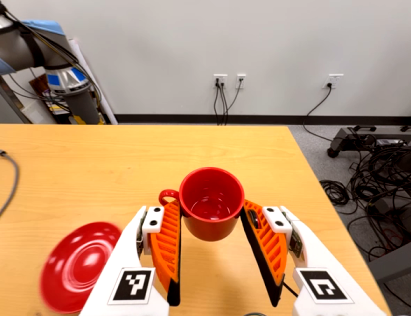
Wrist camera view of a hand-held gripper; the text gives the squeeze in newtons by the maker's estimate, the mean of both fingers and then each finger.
{"total": 2.8, "left": 2.2, "right": 3.3}